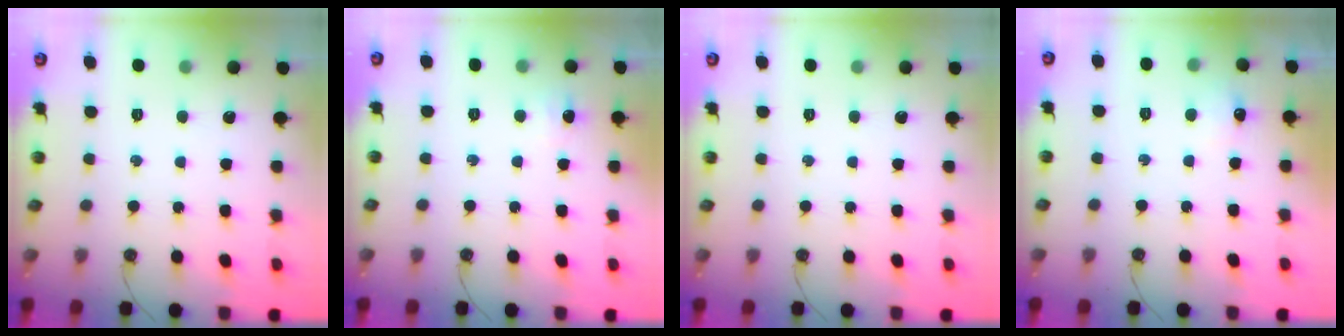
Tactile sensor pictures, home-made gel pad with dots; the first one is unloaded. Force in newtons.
{"total": 4.4, "press": 4.3, "slide": 0.9}
{"total": 0.0}
{"total": 5.3, "press": 5.3, "slide": 0.7}